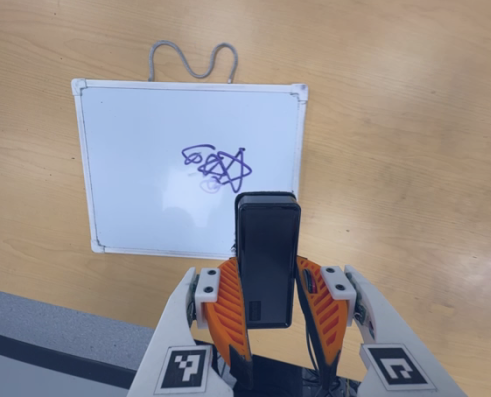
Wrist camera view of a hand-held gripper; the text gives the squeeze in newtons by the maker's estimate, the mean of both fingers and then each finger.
{"total": 4.6, "left": 3.4, "right": 5.9}